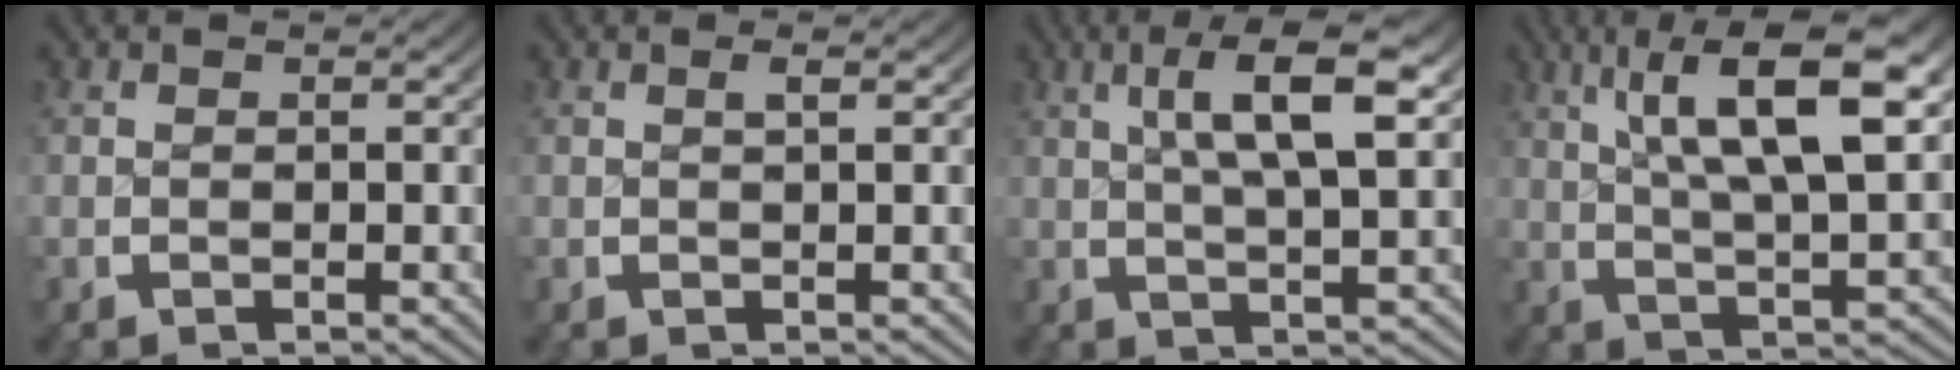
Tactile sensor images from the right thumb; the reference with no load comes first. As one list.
[{"total": 0.5, "force": [0.4, 0.1, 0.4], "torque": [-0.003, -0.002, 0.009]}, {"total": 7.4, "force": [3.4, 2.4, 6.2], "torque": [-0.095, 0.010, 0.047]}, {"total": 9.7, "force": [3.0, 4.2, 8.2], "torque": [-0.128, -0.007, 0.047]}]